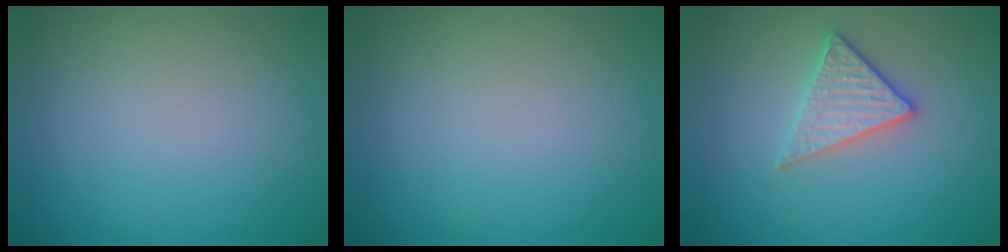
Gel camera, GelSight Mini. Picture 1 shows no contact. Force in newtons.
{"total": 0.0}
{"total": 2.7, "press": 2.6, "slide": 1.0}